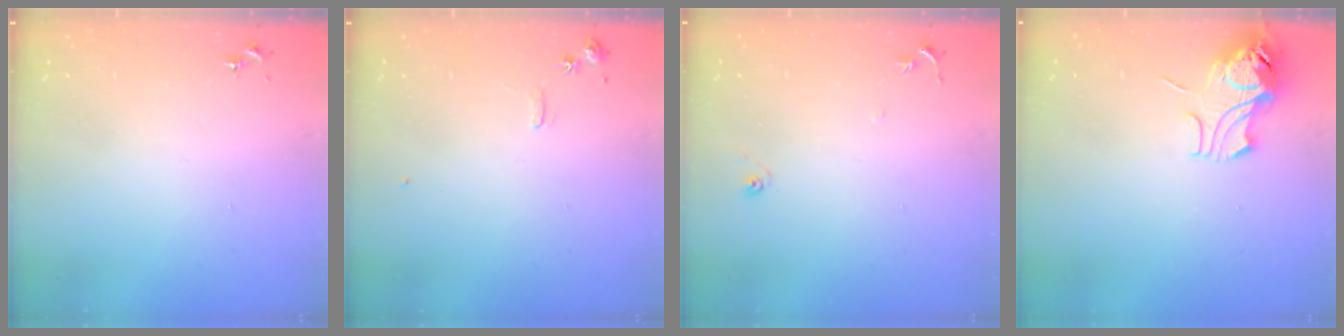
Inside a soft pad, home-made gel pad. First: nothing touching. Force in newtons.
{"total": 6.2, "press": 6.2, "slide": 0.8}
{"total": 5.9, "press": 5.9, "slide": 0.6}
{"total": 10.2, "press": 10.2, "slide": 1.2}